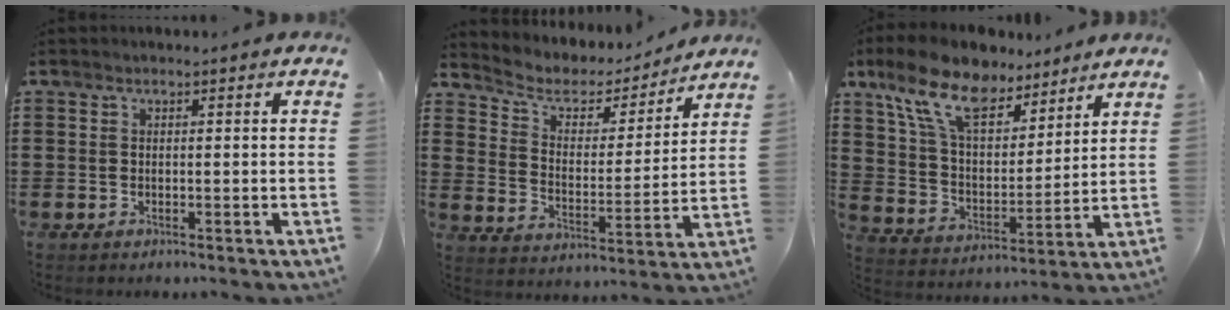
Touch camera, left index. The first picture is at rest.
{"total": 4.9, "force": [4.0, 2.4, 1.5], "torque": [-0.058, -0.021, 0.063]}
{"total": 11.9, "force": [8.9, 4.5, 6.4], "torque": [-0.160, -0.025, 0.162]}